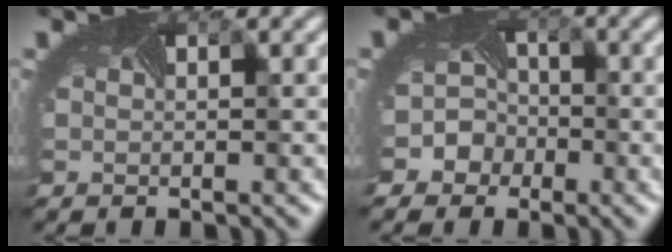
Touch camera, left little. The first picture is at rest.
{"total": 4.3, "force": [-2.3, 3.6, 0.5], "torque": [0.013, 0.001, -0.047]}